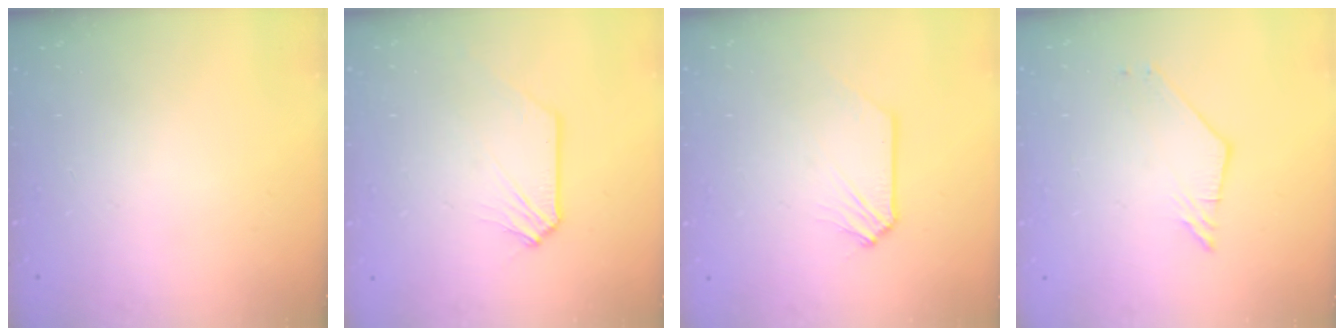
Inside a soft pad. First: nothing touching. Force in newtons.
{"total": 0.5, "press": 0.5, "slide": 0.1}
{"total": 0.0}
{"total": 2.2, "press": 2.2, "slide": 0.4}